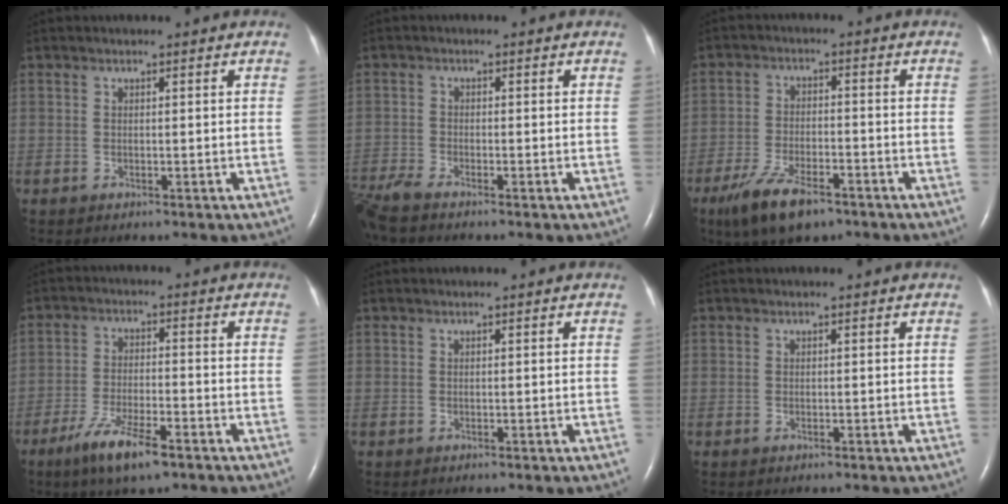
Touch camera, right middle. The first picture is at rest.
{"total": 4.0, "force": [-3.6, -0.1, 1.8], "torque": [-0.044, -0.016, -0.074]}
{"total": 8.9, "force": [-5.9, 2.8, 6.0], "torque": [-0.123, -0.012, -0.101]}
{"total": 8.0, "force": [-5.1, 1.4, 5.9], "torque": [-0.122, -0.014, -0.089]}
{"total": 0.0}
{"total": 0.0}